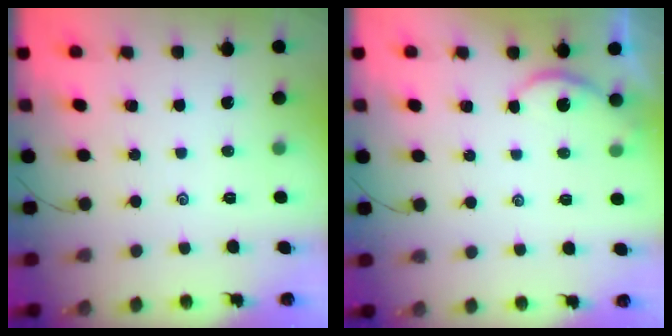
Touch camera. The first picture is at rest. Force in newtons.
{"total": 3.3, "press": 3.3, "slide": 0.2}